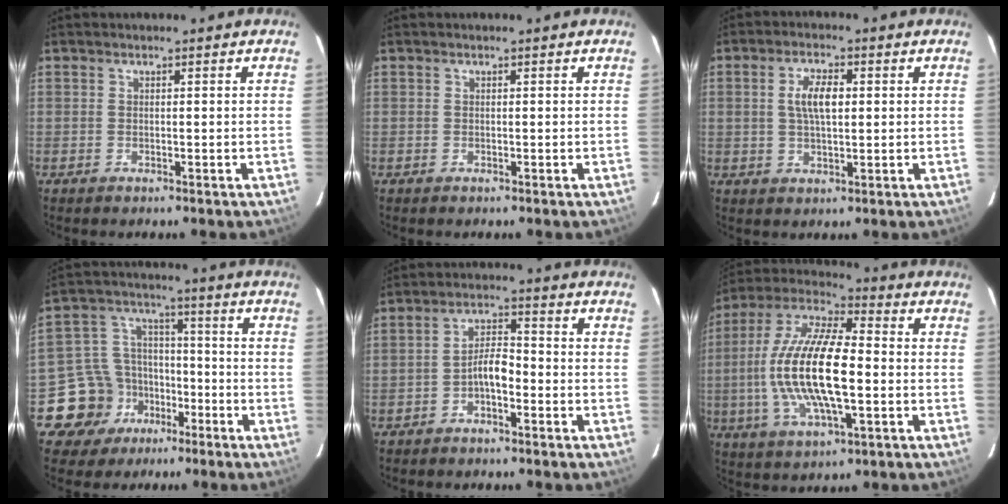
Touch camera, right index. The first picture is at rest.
{"total": 0.0}
{"total": 5.8, "force": [1.0, 2.5, 5.1], "torque": [-0.096, 0.008, 0.021]}
{"total": 11.4, "force": [-6.5, 9.1, 2.0], "torque": [-0.065, 0.045, -0.100]}
{"total": 4.3, "force": [-2.4, 1.6, 3.2], "torque": [-0.063, 0.014, -0.041]}
{"total": 18.8, "force": [-1.9, 6.2, 17.7], "torque": [-0.346, -0.001, -0.041]}